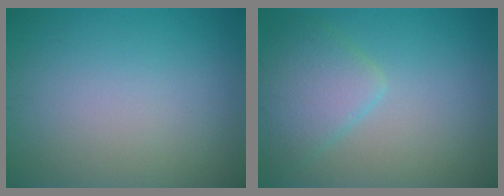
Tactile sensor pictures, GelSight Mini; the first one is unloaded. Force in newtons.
{"total": 3.8, "press": 3.8, "slide": 0.3}